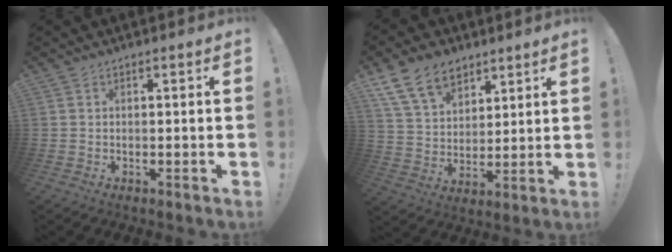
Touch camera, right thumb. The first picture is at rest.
{"total": 14.4, "force": [9.0, 9.3, 6.2], "torque": [-0.108, -0.049, 0.173]}